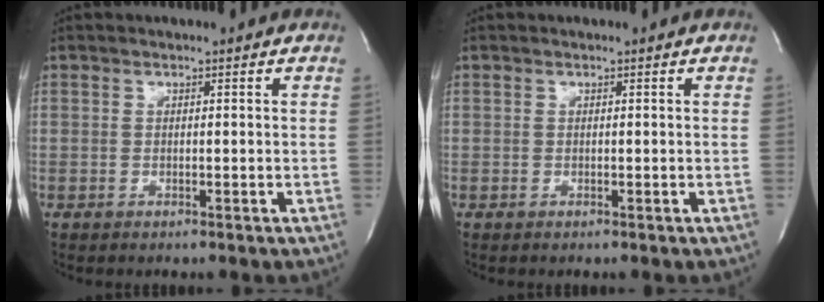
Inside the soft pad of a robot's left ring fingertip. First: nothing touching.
{"total": 0.0}